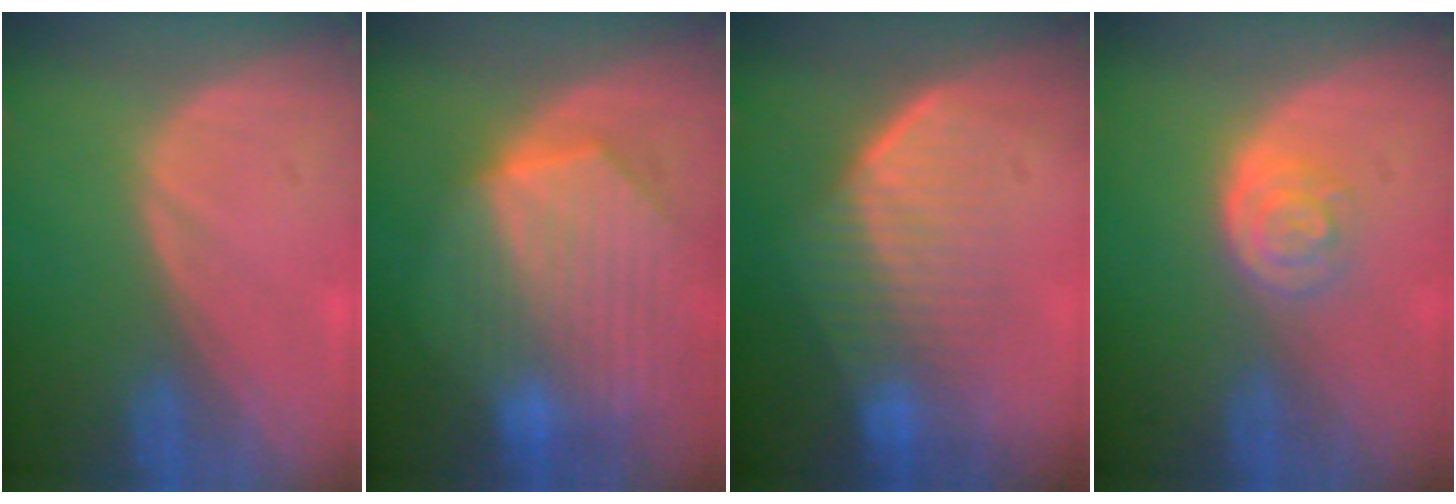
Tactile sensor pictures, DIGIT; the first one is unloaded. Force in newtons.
{"total": 10.3, "press": 9.0, "slide": 5.1}
{"total": 7.3, "press": 7.0, "slide": 2.0}
{"total": 4.0, "press": 3.7, "slide": 1.7}